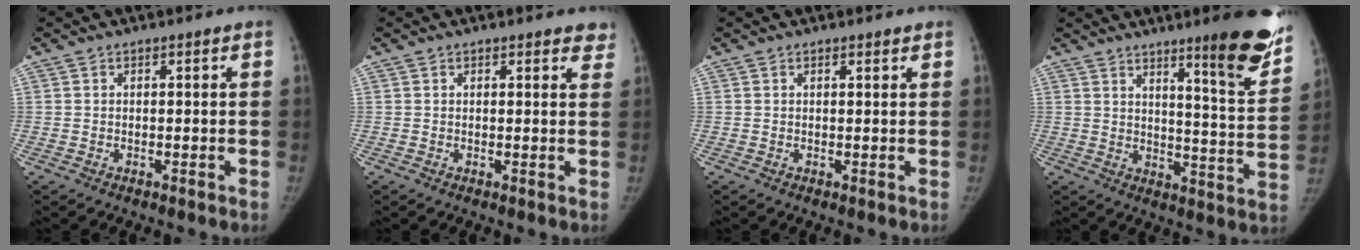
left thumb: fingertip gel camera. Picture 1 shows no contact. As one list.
[{"total": 3.0, "force": [2.5, 1.2, 1.1], "torque": [0.015, -0.009, 0.015]}, {"total": 0.8, "force": [0.7, 0.2, 0.4], "torque": [-0.007, -0.005, 0.010]}, {"total": 14.9, "force": [10.1, 1.7, 10.9], "torque": [-0.118, -0.077, 0.142]}]